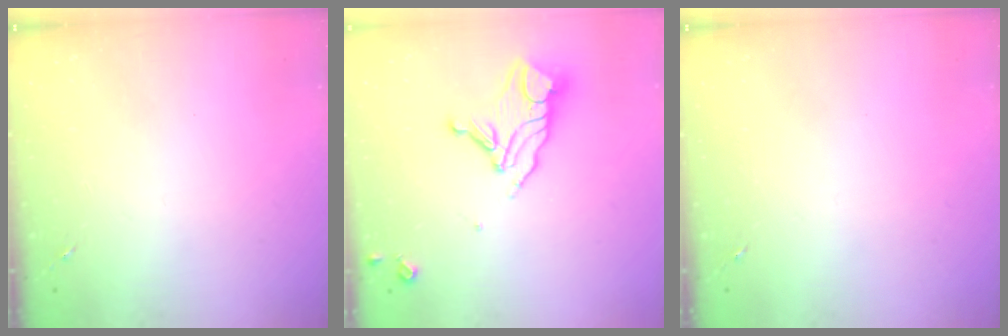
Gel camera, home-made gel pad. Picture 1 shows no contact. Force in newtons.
{"total": 12.2, "press": 12.1, "slide": 1.2}
{"total": 0.0}